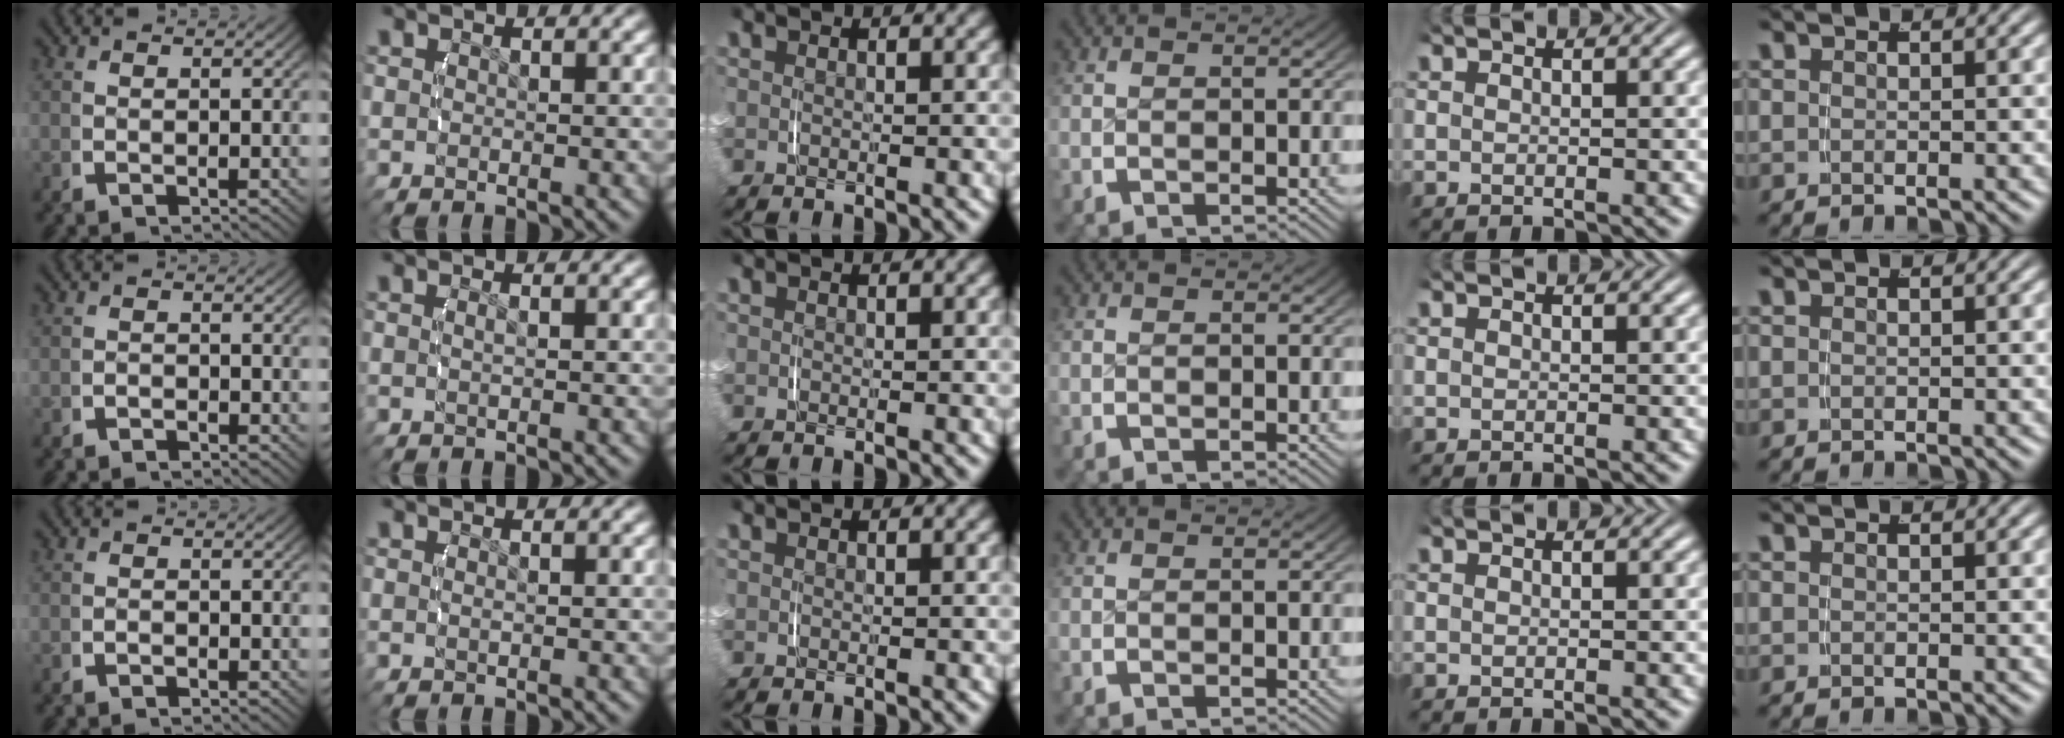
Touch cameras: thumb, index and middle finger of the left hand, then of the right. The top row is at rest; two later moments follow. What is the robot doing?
{"motion": "lift_and_place", "object": "small bumper sticker"}